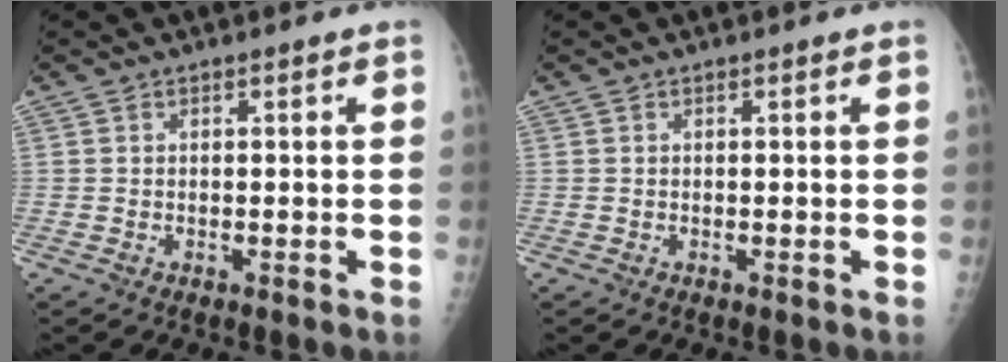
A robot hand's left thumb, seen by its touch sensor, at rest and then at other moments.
{"total": 0.0}